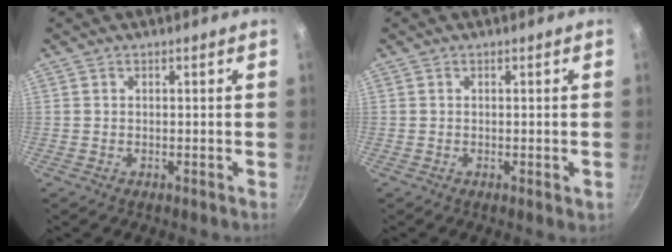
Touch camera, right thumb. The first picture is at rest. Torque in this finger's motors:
{"motor_torque": [-0.41, -0.24, -0.24, -0.18, 0.01]}